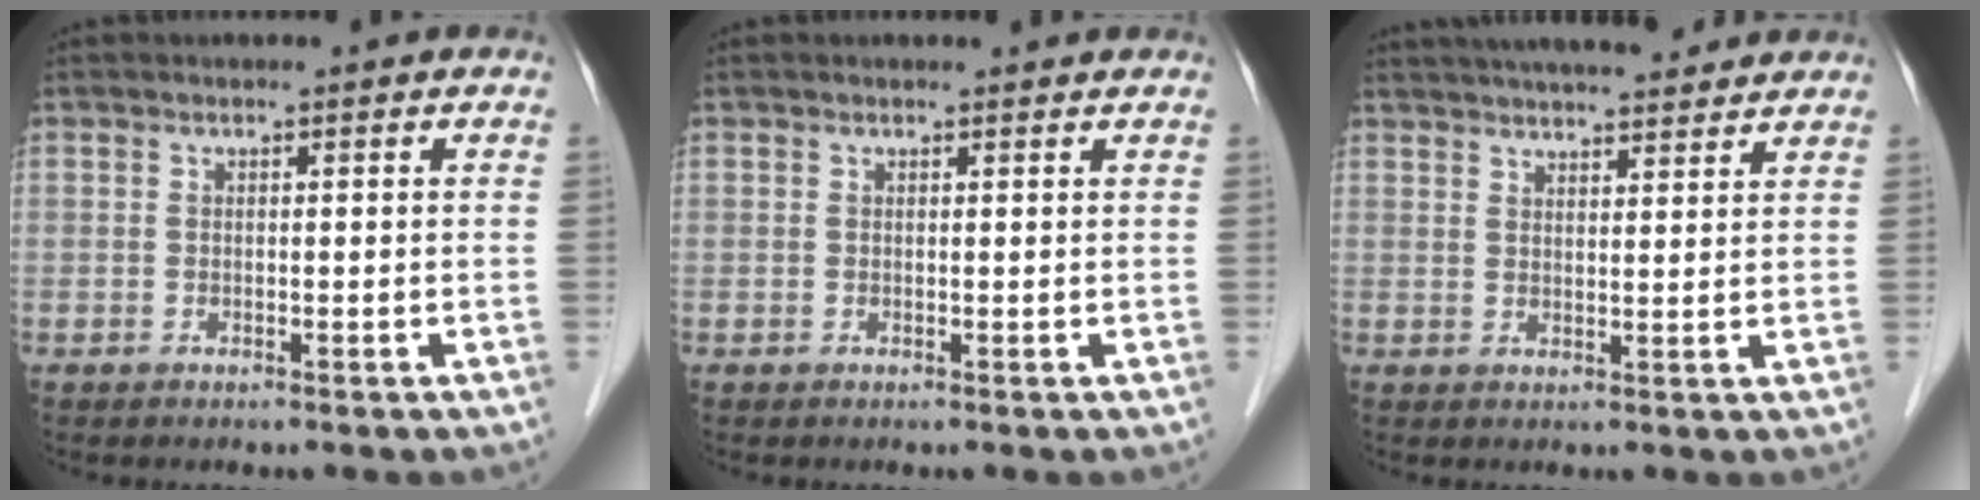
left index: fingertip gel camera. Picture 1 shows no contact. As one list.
[{"total": 1.7, "force": [1.6, 0.2, 0.3], "torque": [-0.011, 0.006, 0.019]}, {"total": 14.0, "force": [12.5, 2.4, 5.9], "torque": [-0.089, 0.033, 0.177]}]